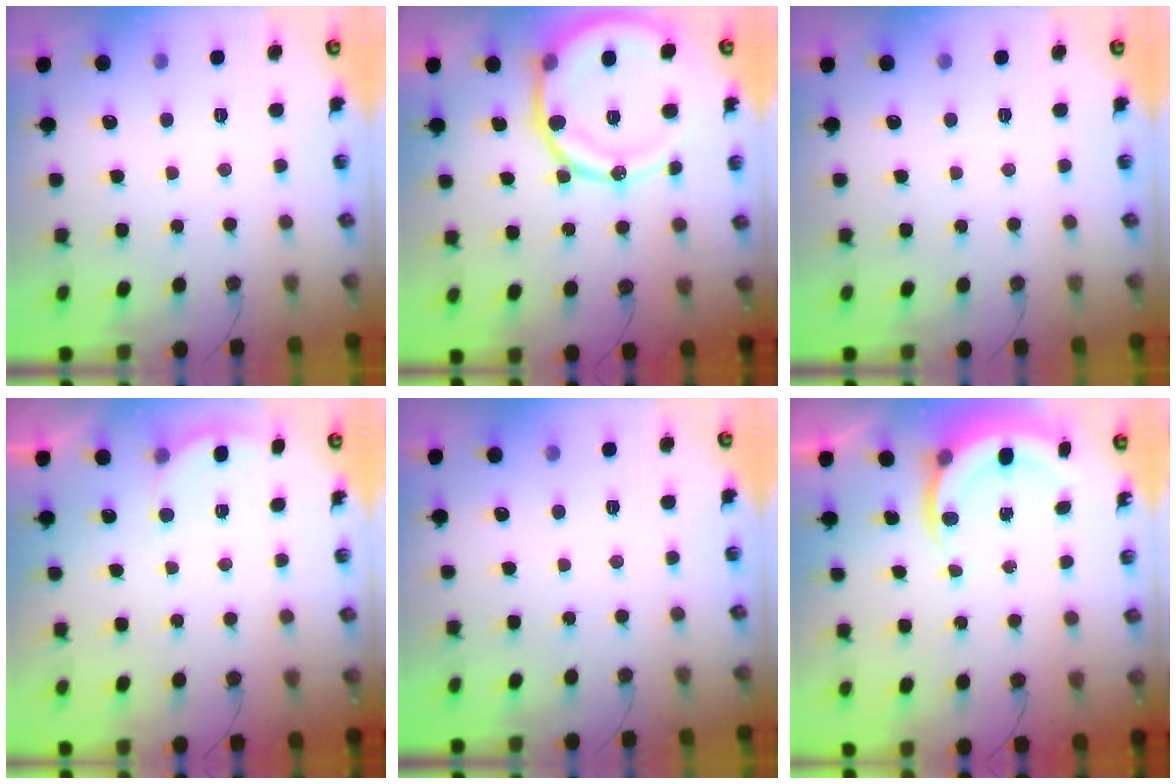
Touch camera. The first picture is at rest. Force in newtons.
{"total": 17.5, "press": 17.3, "slide": 2.3}
{"total": 0.0}
{"total": 2.1, "press": 2.0, "slide": 0.6}
{"total": 0.0}
{"total": 6.2, "press": 6.1, "slide": 1.2}